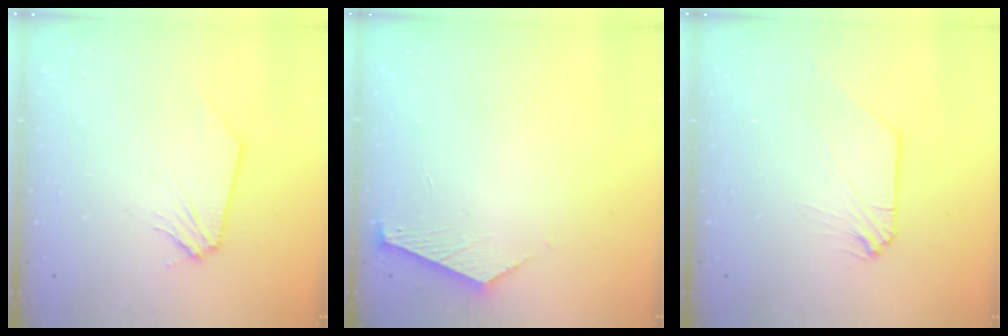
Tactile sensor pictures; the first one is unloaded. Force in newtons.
{"total": 3.7, "press": 3.7, "slide": 0.4}
{"total": 0.0}